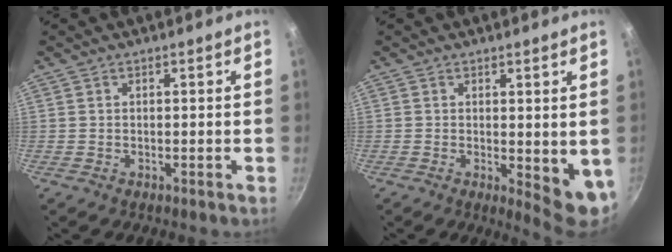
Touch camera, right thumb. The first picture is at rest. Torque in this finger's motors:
{"motor_torque": [-0.22, 0.62, 0.04, -0.08, 0.04]}